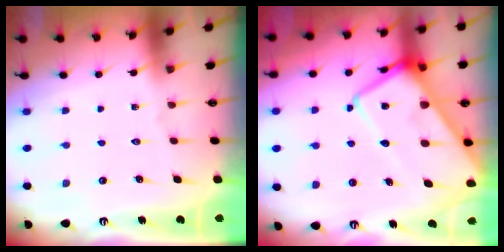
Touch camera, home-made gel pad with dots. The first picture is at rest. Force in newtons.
{"total": 18.5, "press": 18.4, "slide": 1.9}